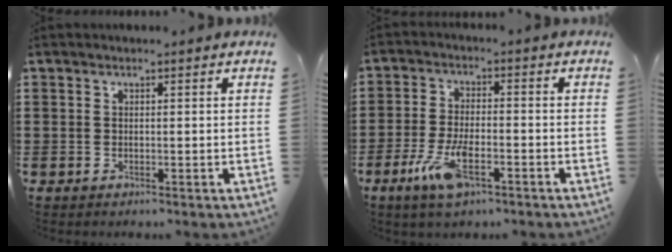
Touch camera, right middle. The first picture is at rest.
{"total": 8.3, "force": [-3.9, 2.9, 6.7], "torque": [-0.145, -0.010, -0.069]}